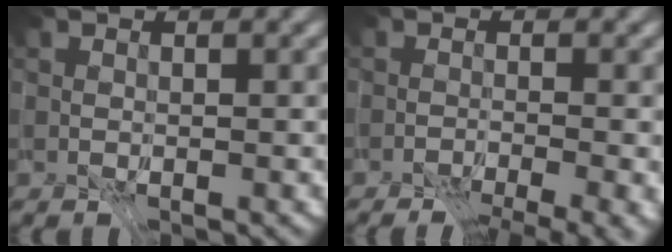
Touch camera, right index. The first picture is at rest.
{"total": 5.6, "force": [-3.7, 1.4, 3.9], "torque": [-0.036, -0.030, -0.035]}